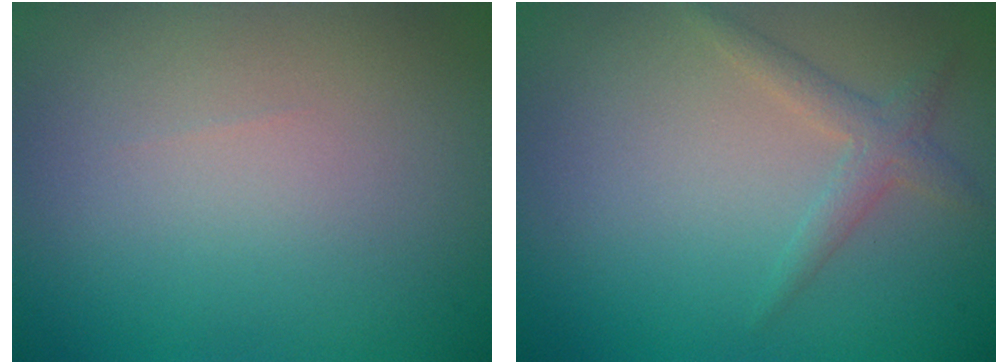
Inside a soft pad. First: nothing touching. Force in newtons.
{"total": 1.8, "press": 1.8, "slide": 0.1}